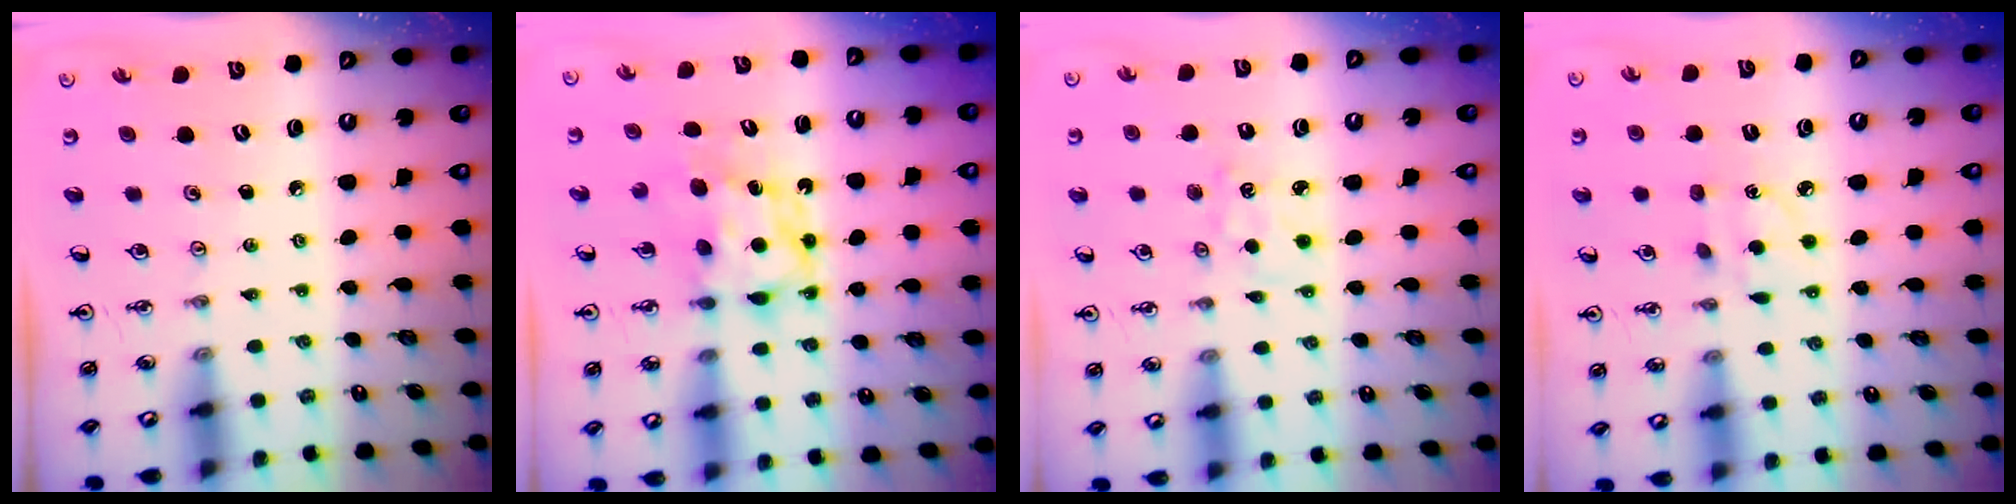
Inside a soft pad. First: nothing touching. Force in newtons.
{"total": 6.9, "press": 6.9, "slide": 0.5}
{"total": 3.6, "press": 3.5, "slide": 0.5}
{"total": 5.2, "press": 5.1, "slide": 0.6}